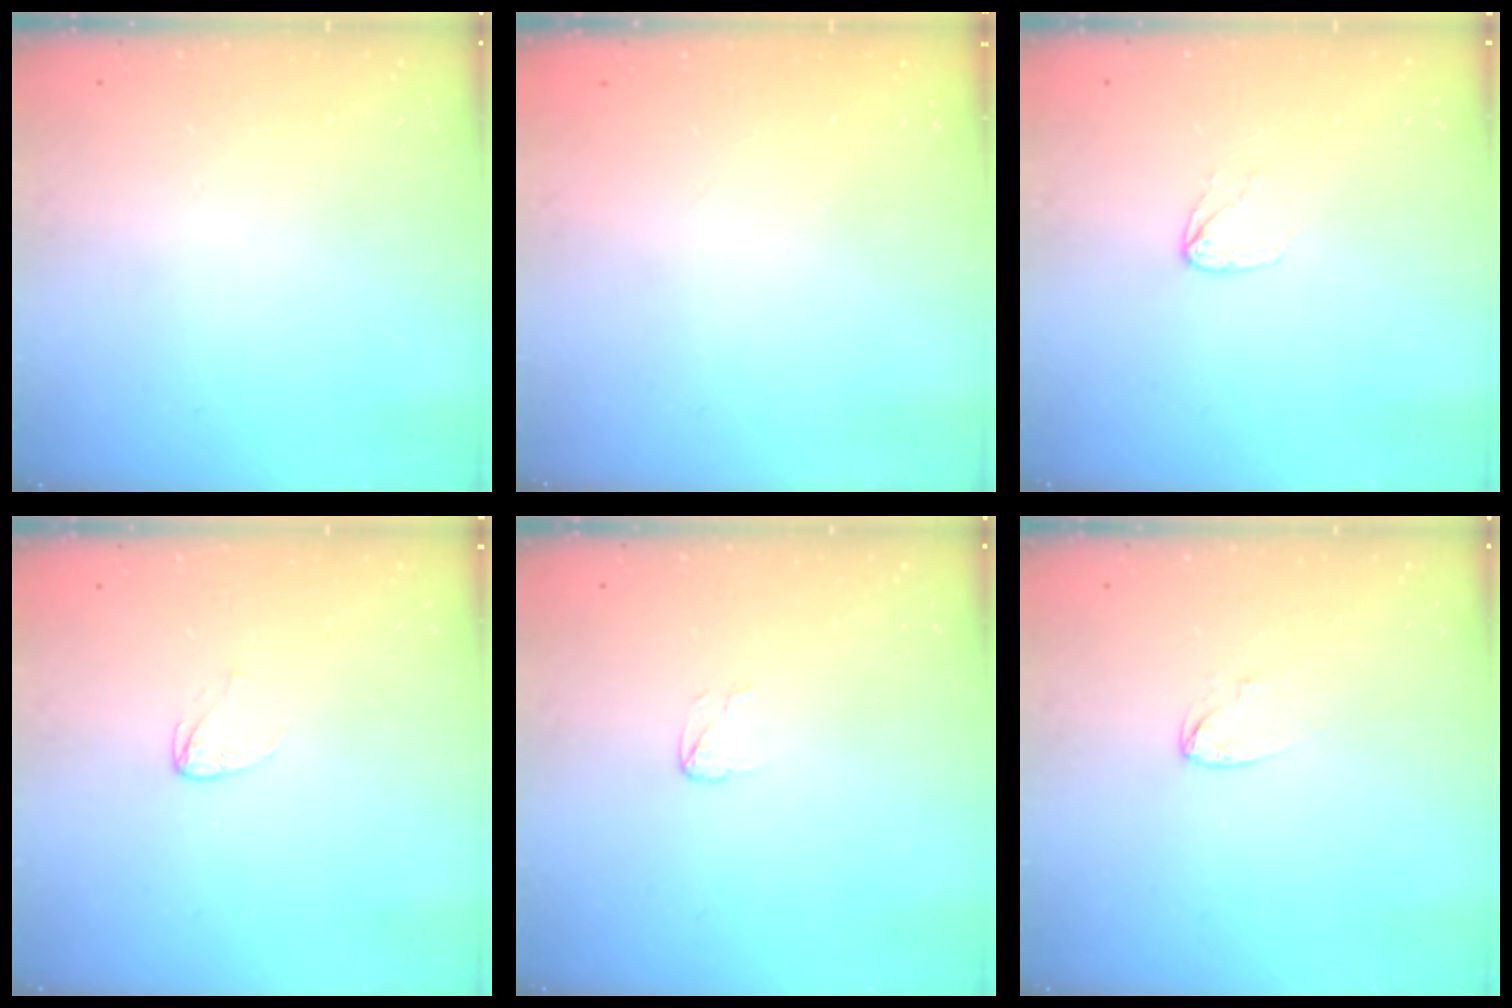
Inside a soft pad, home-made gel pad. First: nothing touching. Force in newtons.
{"total": 0.0}
{"total": 3.6, "press": 3.6, "slide": 0.3}
{"total": 3.4, "press": 3.3, "slide": 0.3}
{"total": 2.6, "press": 2.6, "slide": 0.2}
{"total": 2.4, "press": 2.4, "slide": 0.2}